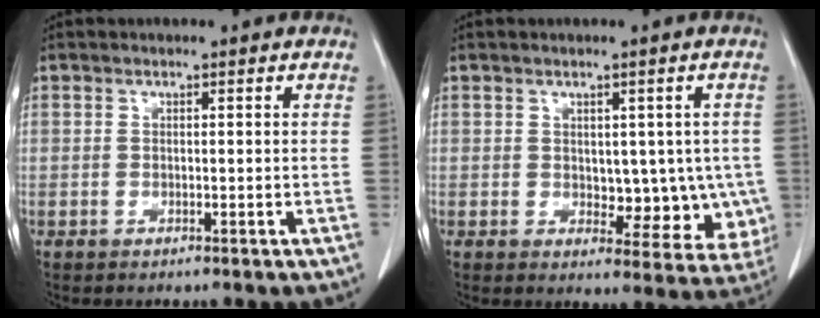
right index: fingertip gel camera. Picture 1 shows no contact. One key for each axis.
{"total": 8.1, "fx": -0.3, "fy": 4.7, "fz": 6.6, "tx": -0.057, "ty": 0.000, "tz": 0.008}